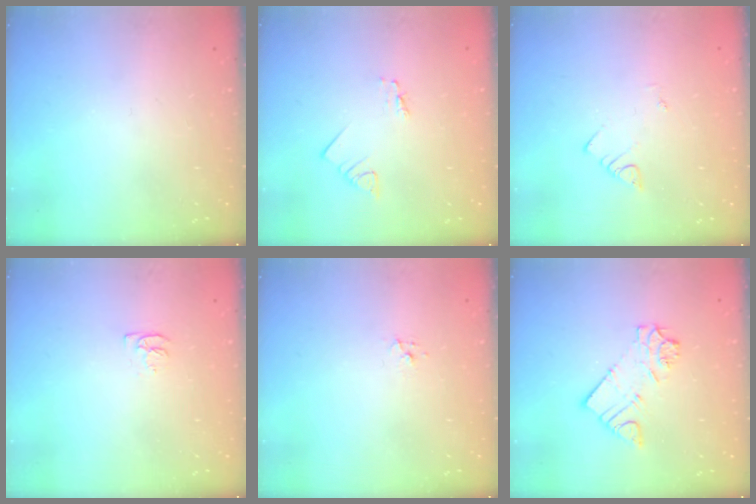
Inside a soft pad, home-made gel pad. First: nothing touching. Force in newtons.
{"total": 2.5, "press": 2.5, "slide": 0.2}
{"total": 1.9, "press": 1.9, "slide": 0.2}
{"total": 4.4, "press": 4.3, "slide": 0.6}
{"total": 3.9, "press": 3.9, "slide": 0.3}
{"total": 8.7, "press": 8.7, "slide": 0.6}